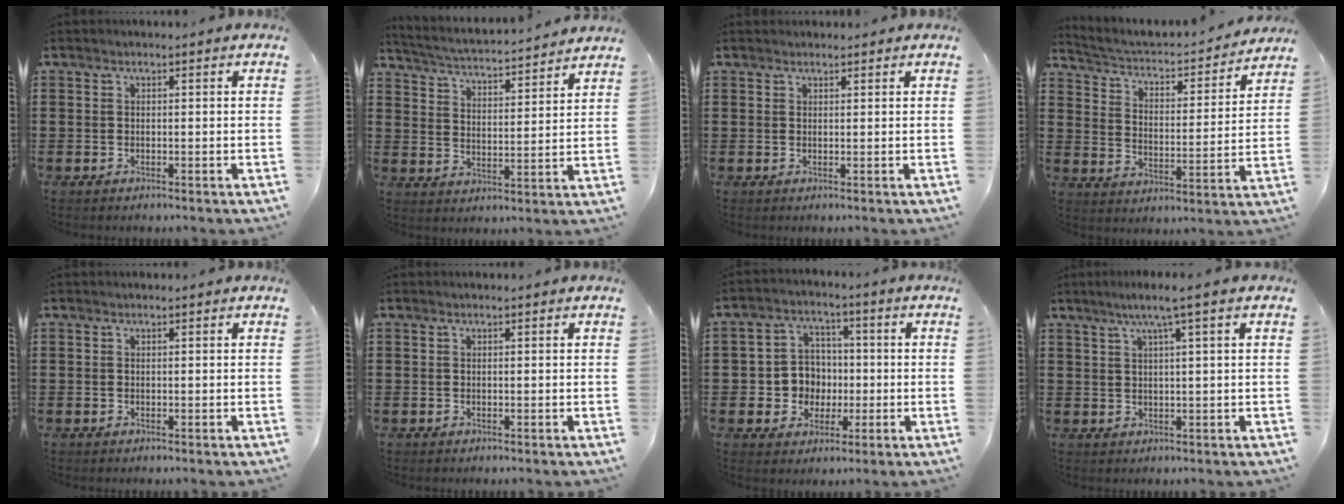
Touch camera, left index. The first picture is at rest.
{"total": 3.4, "force": [3.3, -0.4, 0.6], "torque": [-0.032, -0.032, 0.048]}
{"total": 0.9, "force": [0.9, 0.2, 0.1], "torque": [-0.003, 0.000, 0.018]}
{"total": 2.6, "force": [2.3, 0.8, 1.0], "torque": [-0.037, -0.027, 0.027]}
{"total": 0.0}
{"total": 0.0}
{"total": 6.4, "force": [-0.4, 6.2, 1.7], "torque": [-0.055, 0.019, -0.003]}
{"total": 3.8, "force": [2.0, -0.5, 3.2], "torque": [-0.065, -0.001, 0.031]}